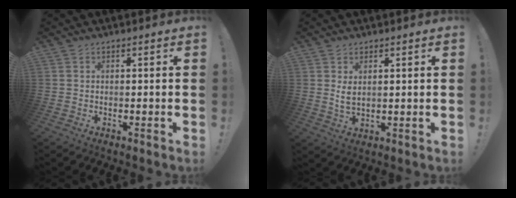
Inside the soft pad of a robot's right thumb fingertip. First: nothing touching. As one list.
[{"total": 3.7, "force": [1.5, 1.9, 2.9], "torque": [-0.047, -0.012, 0.023]}]